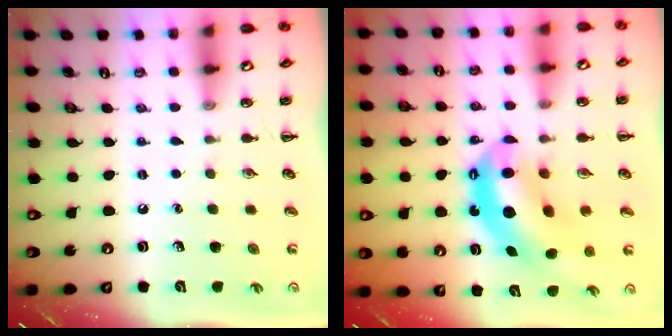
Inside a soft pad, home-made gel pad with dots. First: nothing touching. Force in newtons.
{"total": 11.9, "press": 11.5, "slide": 3.1}